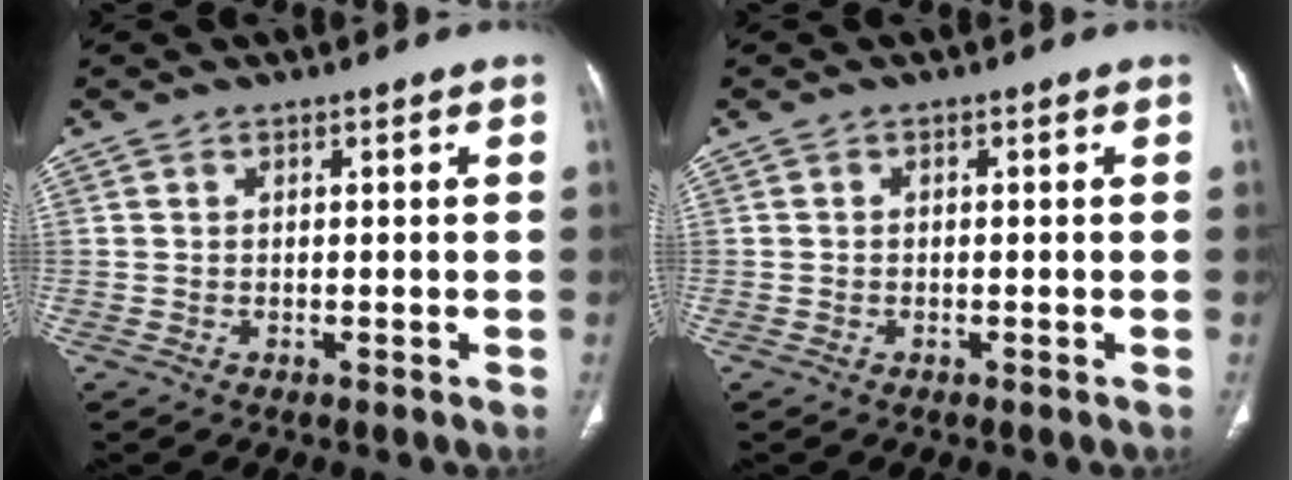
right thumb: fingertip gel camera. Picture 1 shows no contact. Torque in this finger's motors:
{"motor_torque": [-0.24, -0.01, -0.23, -0.02, 0.04]}